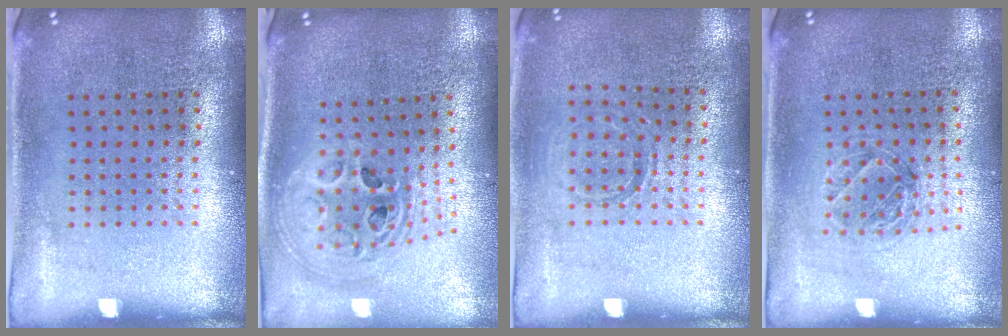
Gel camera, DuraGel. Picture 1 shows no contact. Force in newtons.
{"total": 2.4, "press": 1.8, "slide": 1.6}
{"total": 0.9, "press": 0.9, "slide": 0.2}
{"total": 1.1, "press": 1.1, "slide": 0.4}